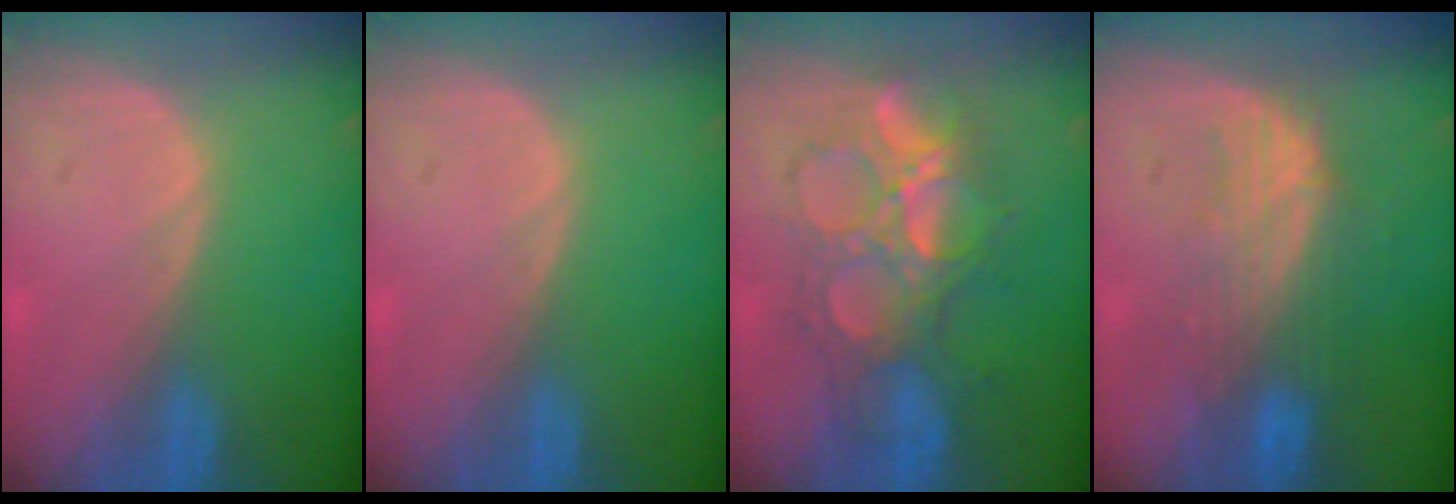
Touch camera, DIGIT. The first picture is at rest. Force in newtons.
{"total": 0.0}
{"total": 9.1, "press": 9.0, "slide": 1.1}
{"total": 7.4, "press": 7.0, "slide": 2.2}